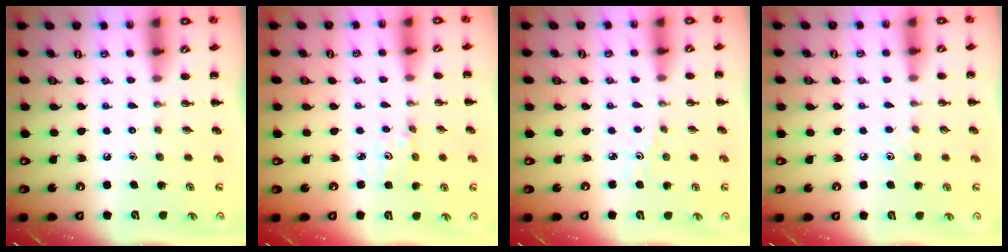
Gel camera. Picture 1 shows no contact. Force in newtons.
{"total": 1.8, "press": 1.7, "slide": 0.6}
{"total": 1.7, "press": 1.6, "slide": 0.6}
{"total": 3.8, "press": 3.6, "slide": 1.2}